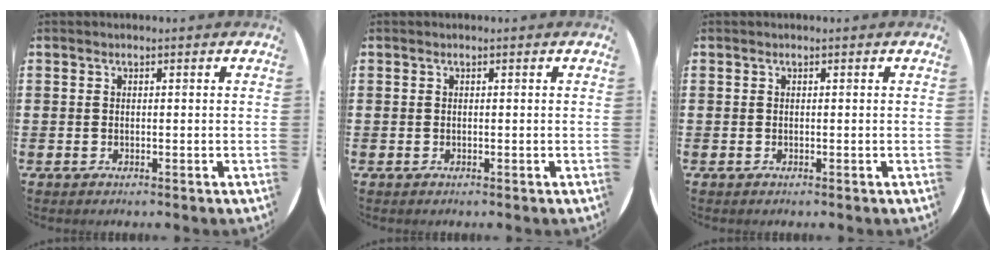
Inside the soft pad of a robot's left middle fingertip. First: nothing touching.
{"total": 0.0}
{"total": 0.0}